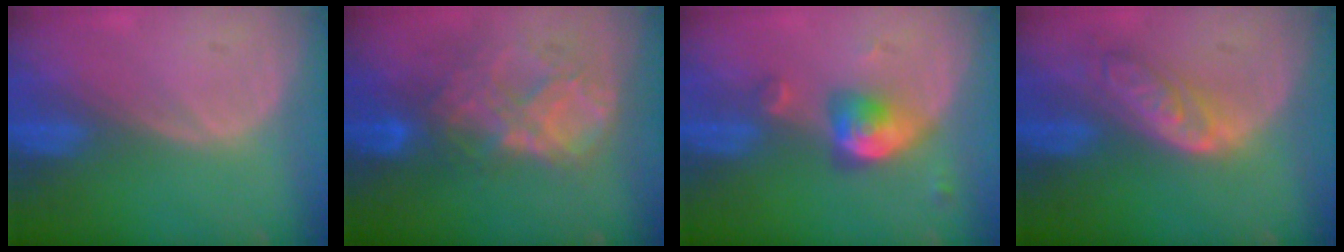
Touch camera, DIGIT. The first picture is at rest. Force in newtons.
{"total": 9.0, "press": 7.7, "slide": 4.7}
{"total": 4.9, "press": 4.8, "slide": 1.1}
{"total": 6.2, "press": 5.5, "slide": 2.8}